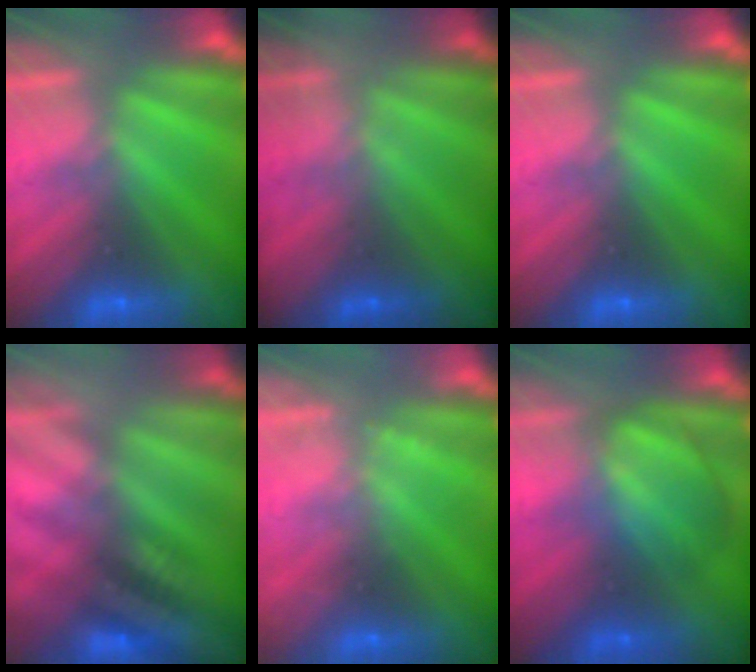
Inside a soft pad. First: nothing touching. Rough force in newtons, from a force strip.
{"total": 1.7}
{"total": 0.0}
{"total": 2.9}
{"total": 2.4}
{"total": 3.0}